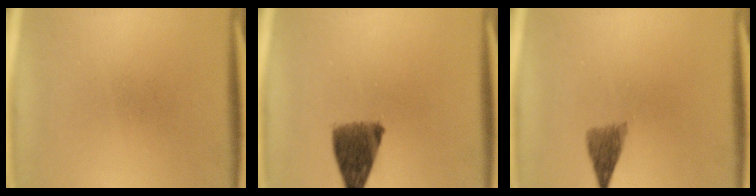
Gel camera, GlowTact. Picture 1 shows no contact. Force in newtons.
{"total": 8.1}
{"total": 3.2}